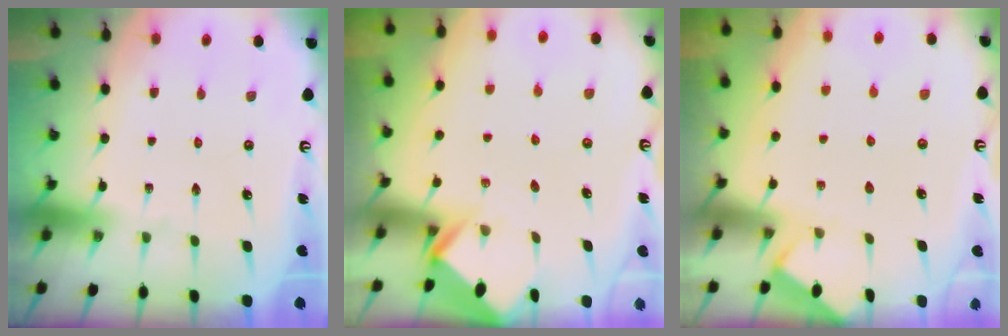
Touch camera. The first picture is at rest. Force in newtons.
{"total": 2.5, "press": 2.5, "slide": 0.2}
{"total": 2.0, "press": 1.9, "slide": 0.3}